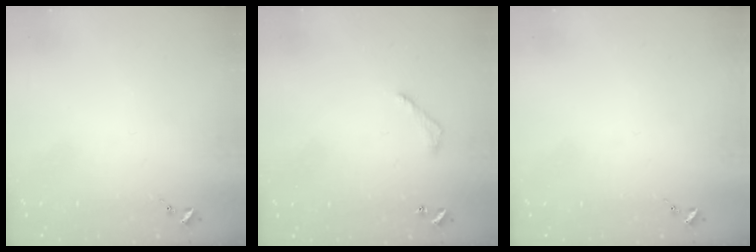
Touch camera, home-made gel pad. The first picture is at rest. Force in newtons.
{"total": 6.0, "press": 6.0, "slide": 0.6}
{"total": 0.0}